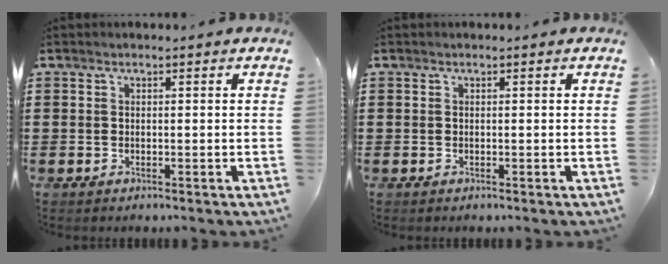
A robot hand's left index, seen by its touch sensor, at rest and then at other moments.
{"total": 0.0}